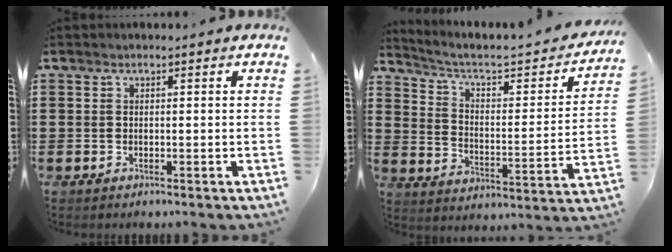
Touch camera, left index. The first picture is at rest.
{"total": 4.1, "force": [3.0, 1.2, 2.5], "torque": [-0.069, -0.029, 0.040]}